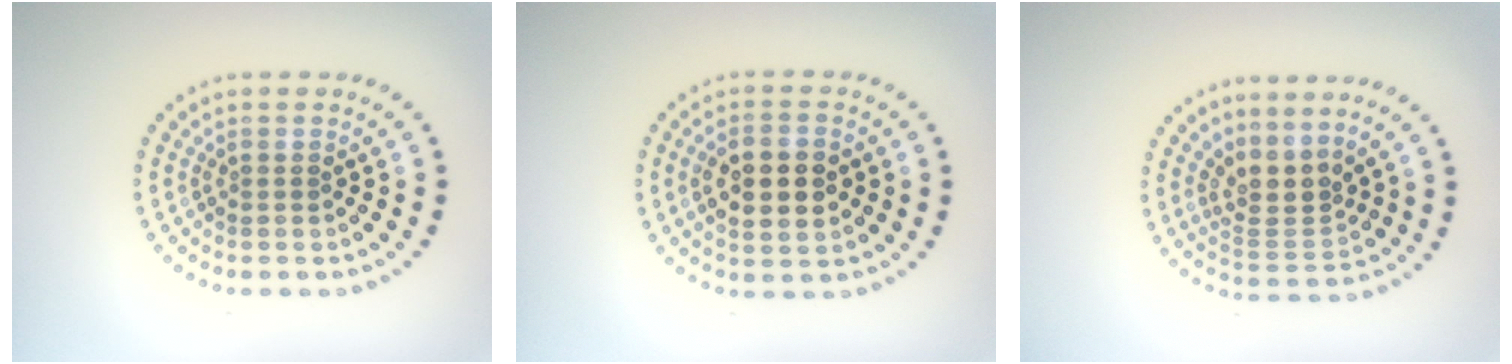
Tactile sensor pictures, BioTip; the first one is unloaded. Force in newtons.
{"total": 4.9, "press": 4.9, "slide": 0.3}
{"total": 2.9, "press": 2.1, "slide": 2.1}